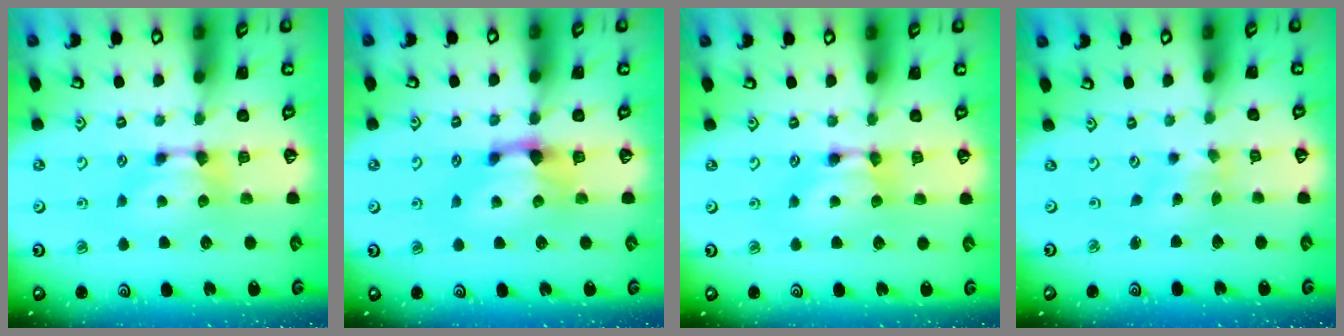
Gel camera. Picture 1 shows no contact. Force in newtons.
{"total": 1.6, "press": 1.0, "slide": 1.3}
{"total": 1.2, "press": 1.2, "slide": 0.2}
{"total": 2.3, "press": 2.1, "slide": 0.9}